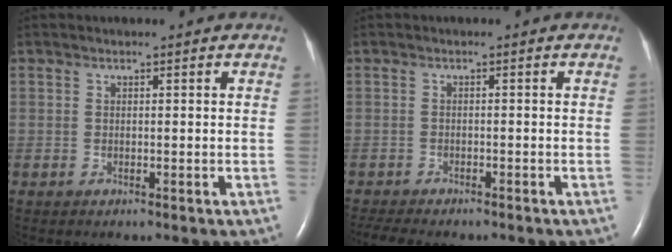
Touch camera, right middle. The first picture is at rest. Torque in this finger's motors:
{"motor_torque": [0.00, 0.00, 0.12, 0.05]}